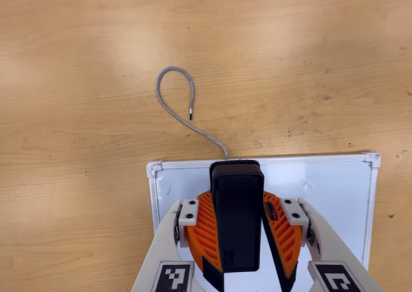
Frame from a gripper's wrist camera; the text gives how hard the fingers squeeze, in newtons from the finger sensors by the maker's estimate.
{"total": 10.5, "left": 10.0, "right": 11.0}